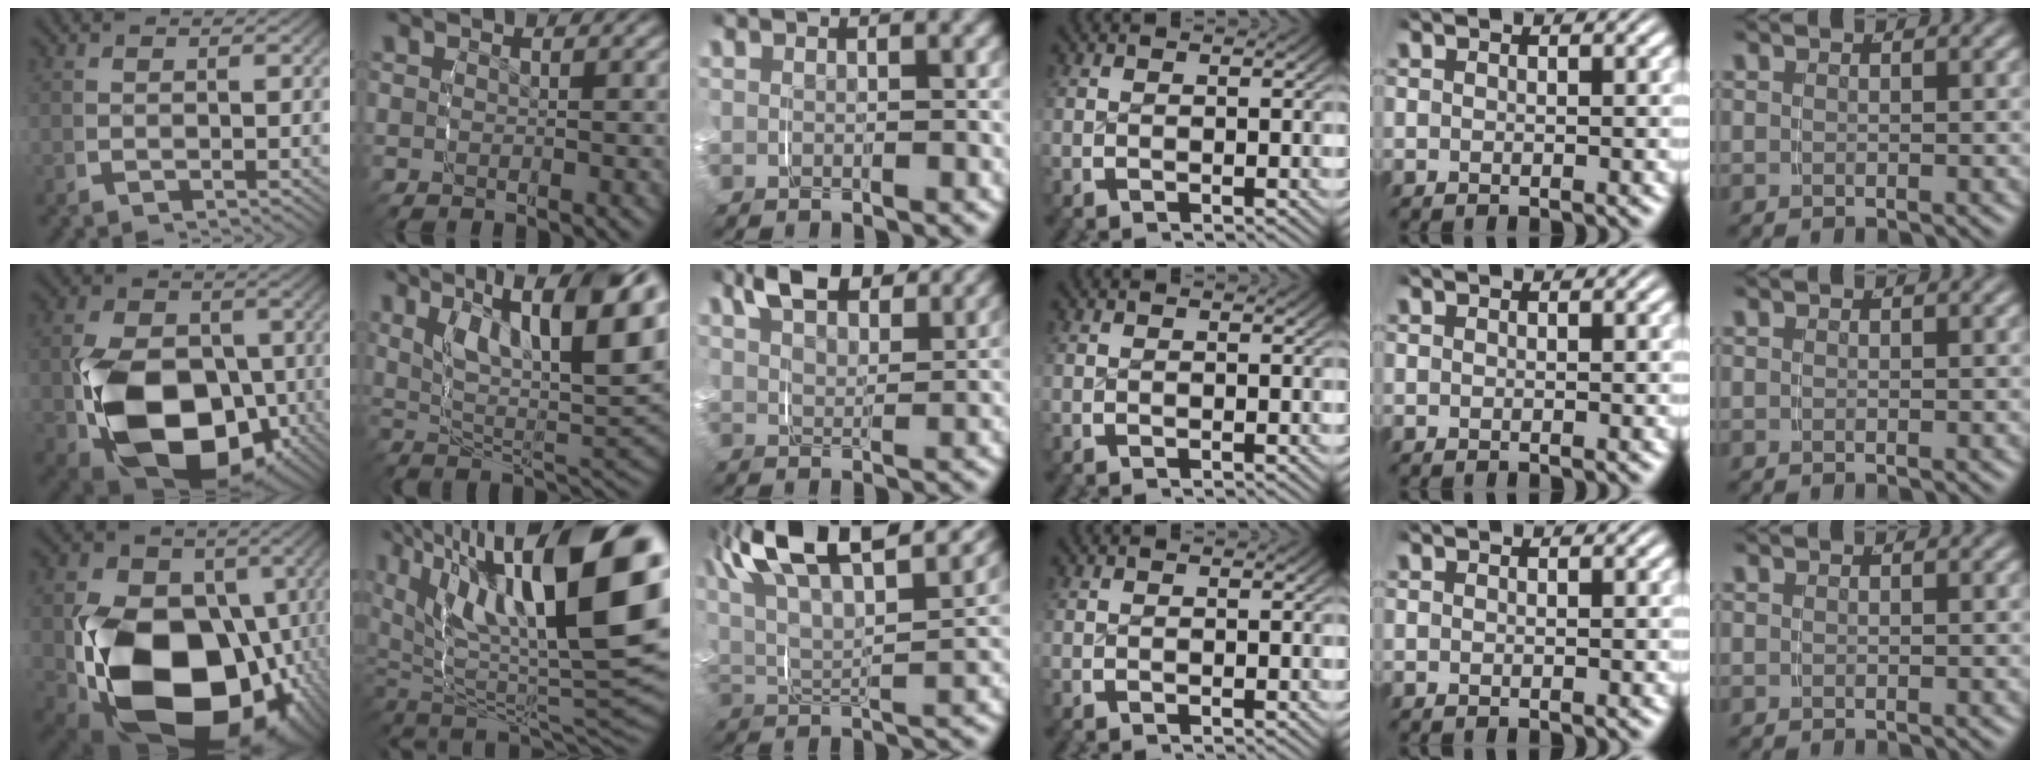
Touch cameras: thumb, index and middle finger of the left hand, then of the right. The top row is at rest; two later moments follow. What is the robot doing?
{"motion": "grasp_and_lifting", "object": "key"}